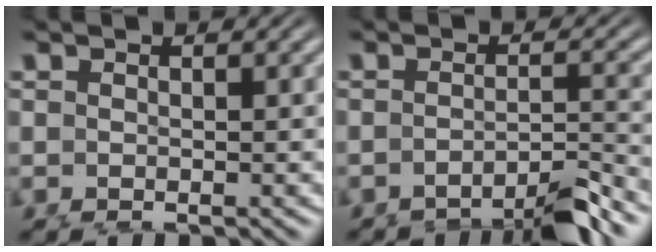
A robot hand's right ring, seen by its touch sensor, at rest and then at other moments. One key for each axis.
{"total": 4.7, "fx": -4.1, "fy": 0.6, "fz": 2.2, "tx": -0.015, "ty": -0.004, "tz": -0.063}